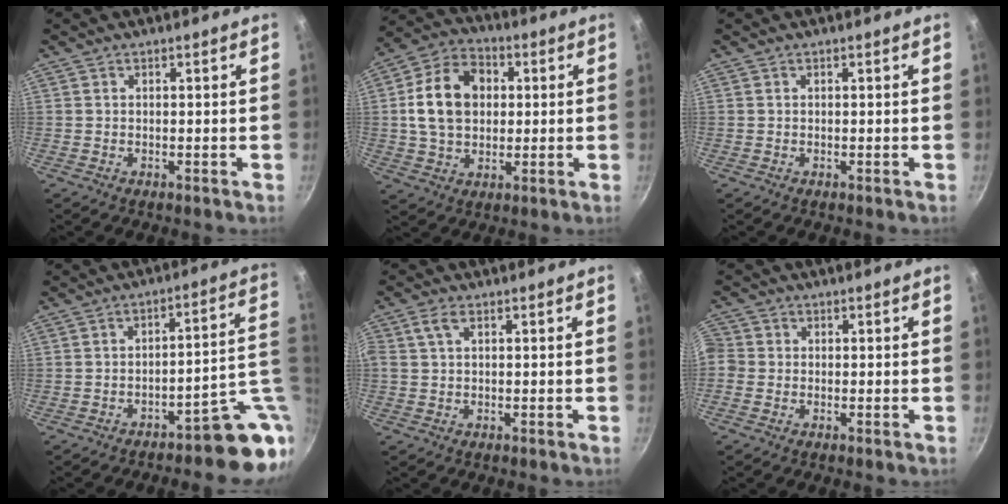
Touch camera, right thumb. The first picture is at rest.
{"total": 14.3, "force": [1.9, 10.6, 9.4], "torque": [-0.146, 0.017, 0.022]}
{"total": 0.0}
{"total": 11.5, "force": [-5.1, 3.6, 9.7], "torque": [-0.066, 0.043, -0.070]}
{"total": 2.7, "force": [0.9, 1.2, 2.2], "torque": [-0.048, 0.008, 0.017]}
{"total": 3.7, "force": [-0.9, 3.3, 1.3], "torque": [-0.031, 0.009, -0.031]}